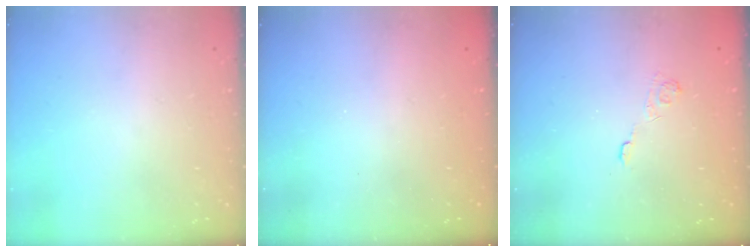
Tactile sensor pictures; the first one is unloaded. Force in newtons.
{"total": 1.8, "press": 1.7, "slide": 0.5}
{"total": 2.8, "press": 2.3, "slide": 1.5}